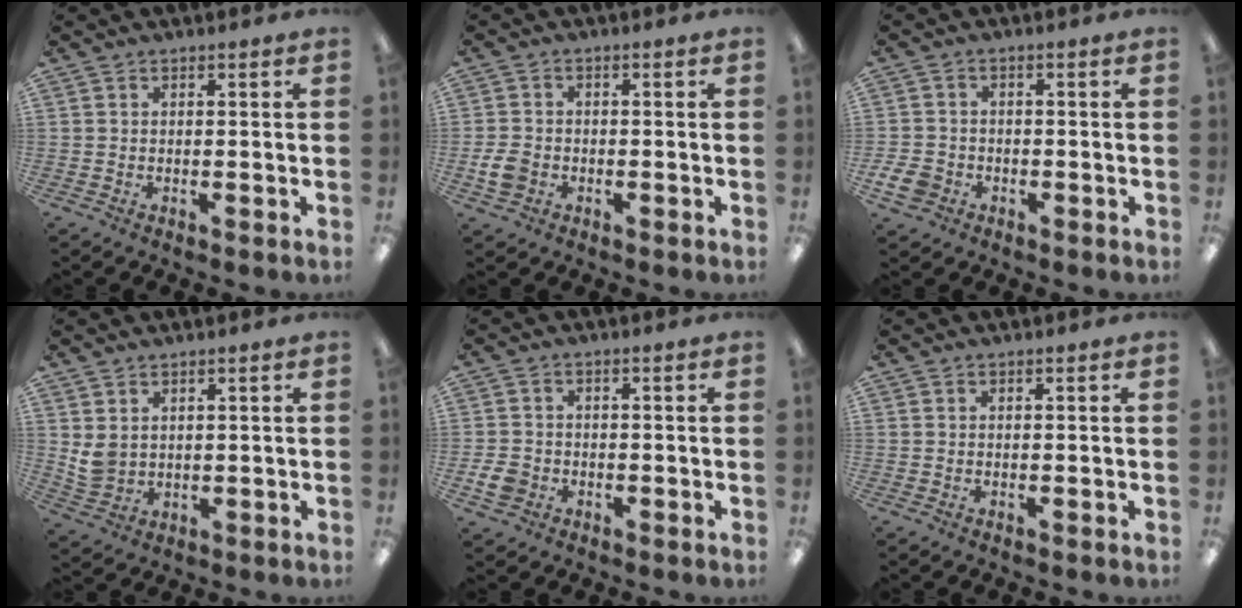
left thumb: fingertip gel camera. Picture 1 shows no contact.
{"total": 4.5, "force": [-1.3, 3.5, 2.5], "torque": [-0.051, 0.006, -0.024]}
{"total": 4.7, "force": [-2.0, 3.8, 2.0], "torque": [-0.049, 0.008, -0.038]}
{"total": 4.5, "force": [2.3, 3.4, 1.8], "torque": [-0.039, -0.008, 0.044]}
{"total": 4.1, "force": [-1.3, 3.5, 1.7], "torque": [-0.032, 0.000, -0.025]}
{"total": 0.0}